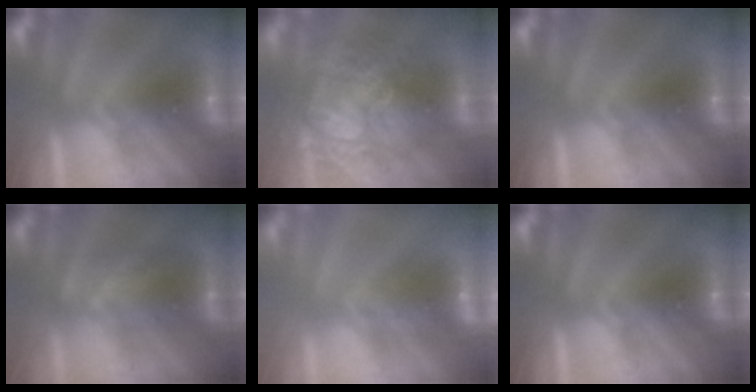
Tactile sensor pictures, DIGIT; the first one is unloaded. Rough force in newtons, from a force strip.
{"total": 7.4}
{"total": 0.0}
{"total": 3.6}
{"total": 7.4}
{"total": 0.0}